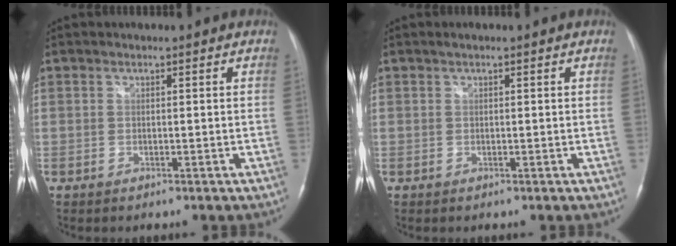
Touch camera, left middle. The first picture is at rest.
{"total": 0.6, "force": [0.4, 0.1, 0.5], "torque": [-0.011, 0.008, 0.004]}